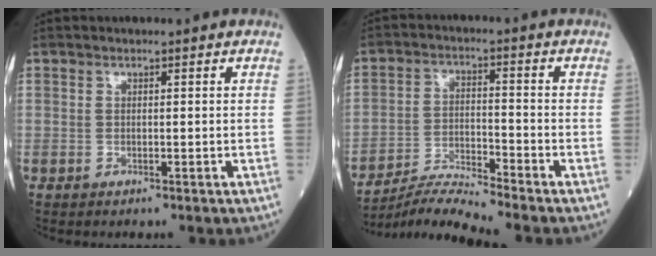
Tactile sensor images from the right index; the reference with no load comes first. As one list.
[{"total": 6.9, "force": [-6.5, -2.2, 0.8], "torque": [-0.025, -0.010, -0.123]}]